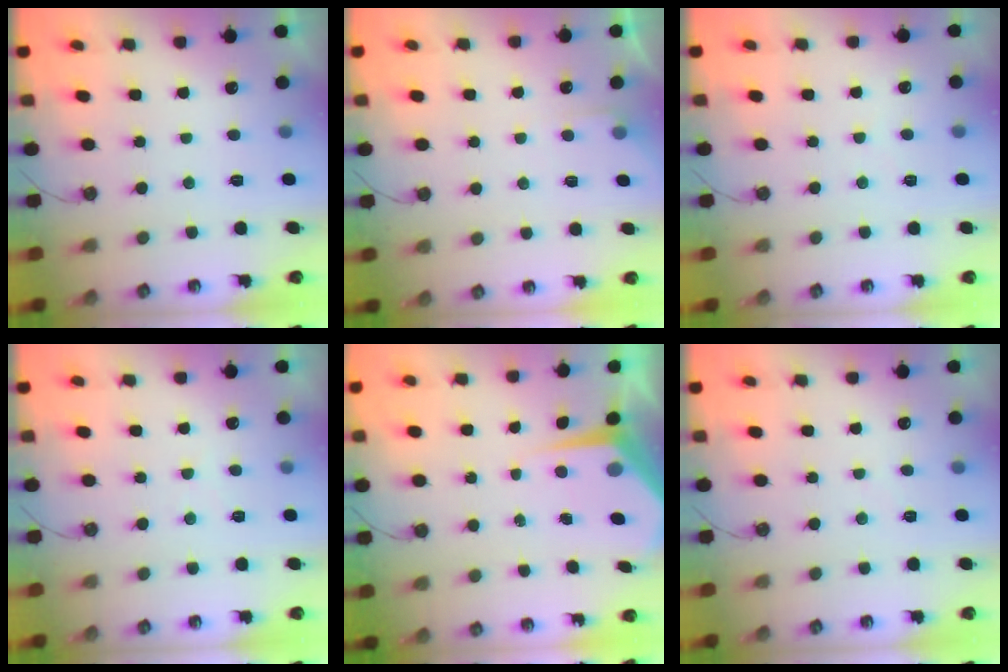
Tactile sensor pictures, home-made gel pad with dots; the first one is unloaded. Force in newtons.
{"total": 3.7, "press": 3.7, "slide": 0.6}
{"total": 2.1, "press": 2.0, "slide": 0.4}
{"total": 3.4, "press": 3.4, "slide": 0.6}
{"total": 5.5, "press": 5.5, "slide": 0.4}
{"total": 3.2, "press": 3.2, "slide": 0.5}